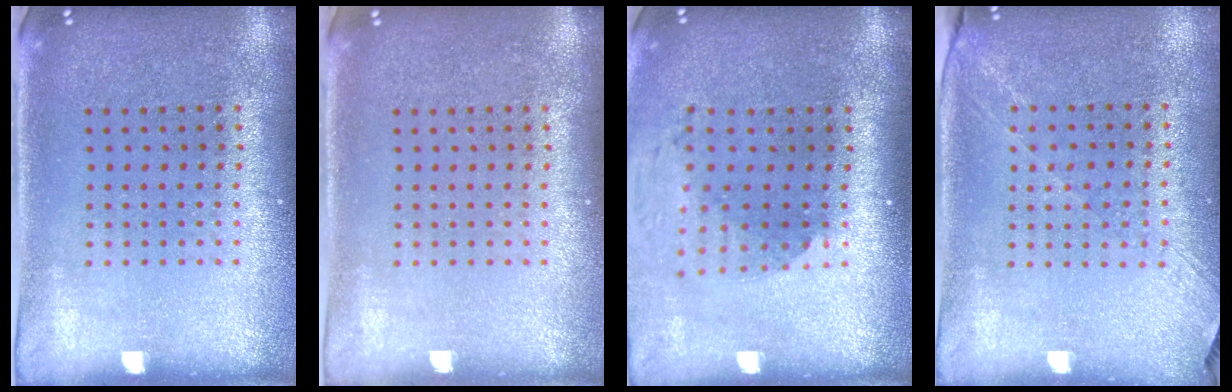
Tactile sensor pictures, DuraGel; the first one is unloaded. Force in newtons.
{"total": 0.0}
{"total": 1.8, "press": 1.5, "slide": 1.1}
{"total": 1.2, "press": 1.0, "slide": 0.7}